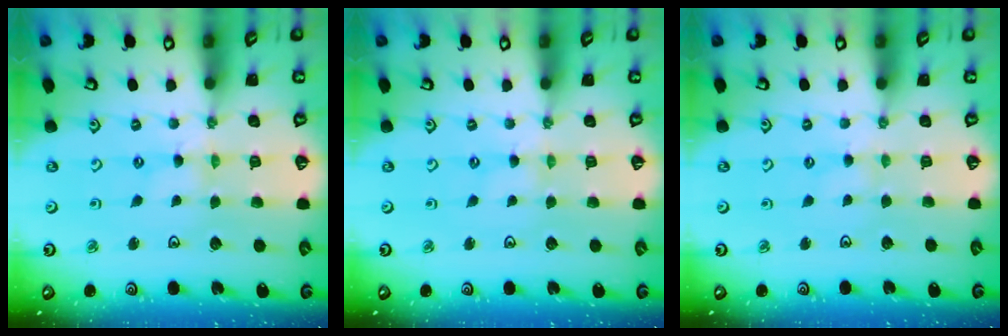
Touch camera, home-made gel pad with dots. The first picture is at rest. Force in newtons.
{"total": 0.8, "press": 0.8, "slide": 0.2}
{"total": 1.2, "press": 1.2, "slide": 0.3}